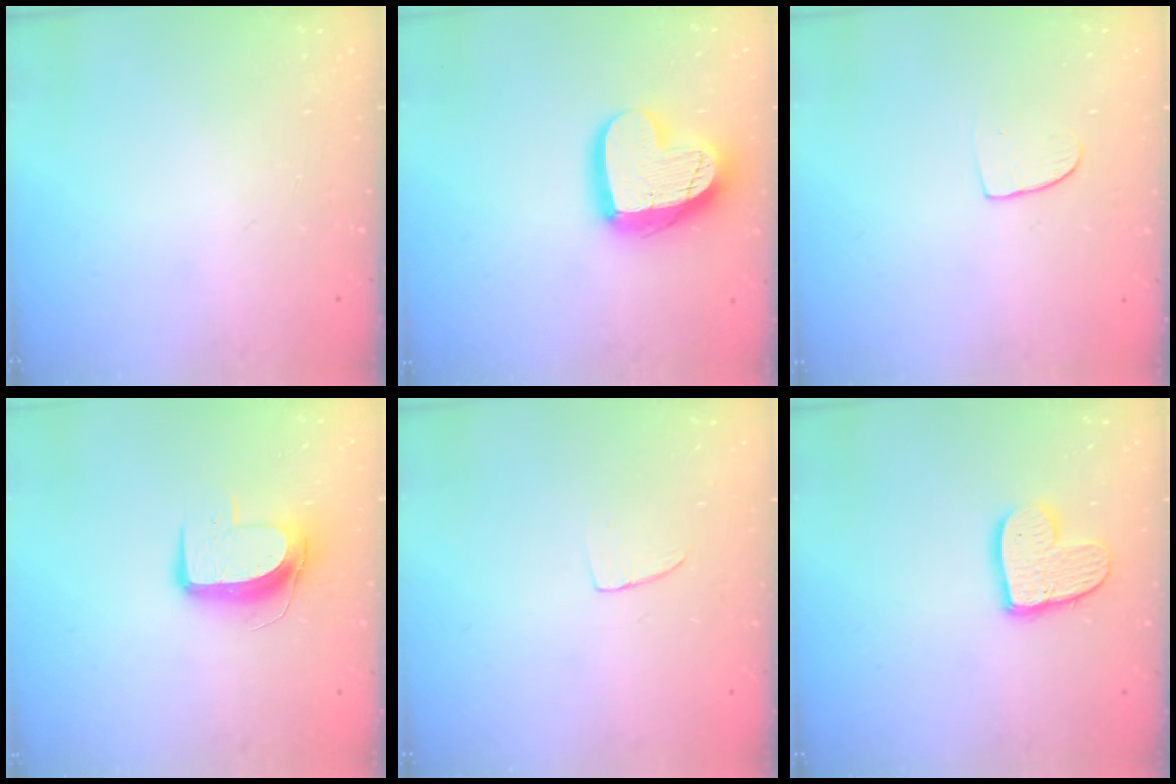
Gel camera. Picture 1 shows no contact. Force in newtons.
{"total": 17.4, "press": 17.4, "slide": 1.6}
{"total": 6.3, "press": 6.2, "slide": 0.6}
{"total": 9.7, "press": 9.7, "slide": 0.4}
{"total": 4.3, "press": 4.3, "slide": 0.3}
{"total": 10.6, "press": 10.6, "slide": 0.8}